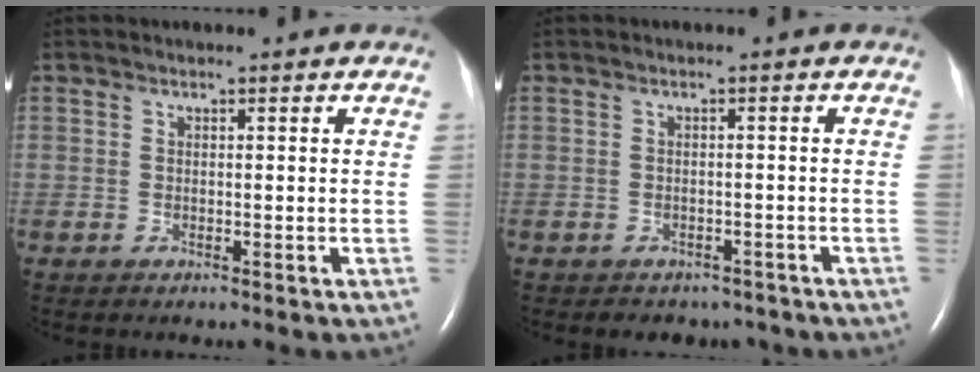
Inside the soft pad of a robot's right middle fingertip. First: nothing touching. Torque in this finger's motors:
{"motor_torque": [0.03, -0.02, 0.01, 0.00]}